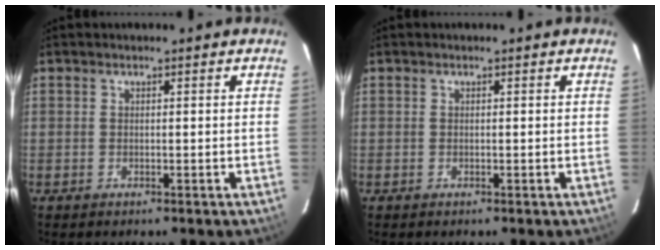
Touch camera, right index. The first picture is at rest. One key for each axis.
{"total": 0.0}